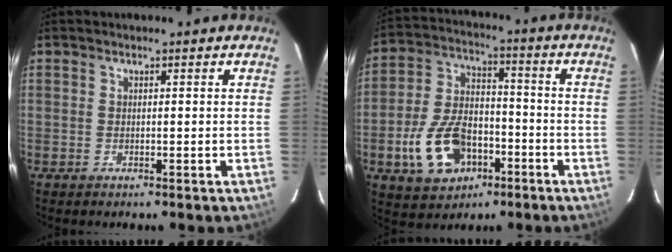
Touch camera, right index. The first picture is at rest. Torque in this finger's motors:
{"motor_torque": [1.17, -0.97, 0.33, 0.14]}